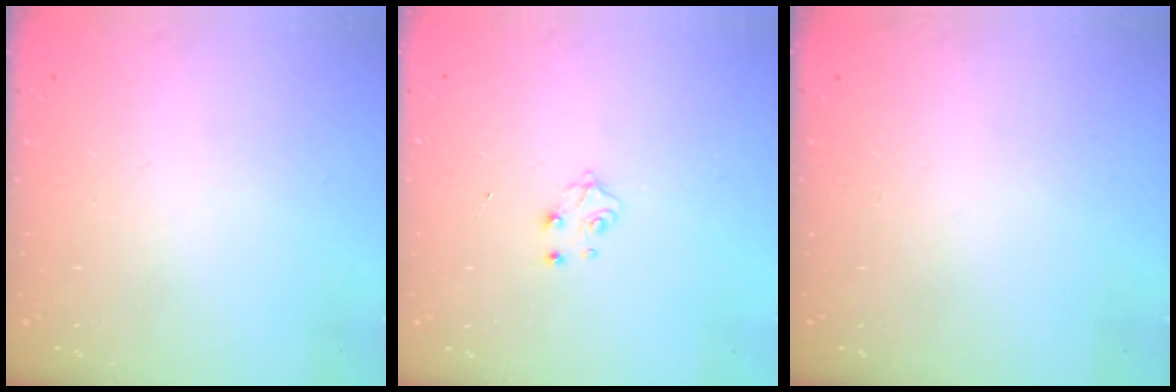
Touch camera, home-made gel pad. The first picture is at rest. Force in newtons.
{"total": 4.4, "press": 4.4, "slide": 0.7}
{"total": 0.0}